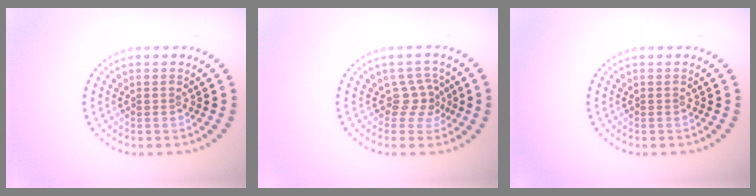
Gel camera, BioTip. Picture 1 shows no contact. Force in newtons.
{"total": 2.2, "press": 1.6, "slide": 1.5}
{"total": 0.0}